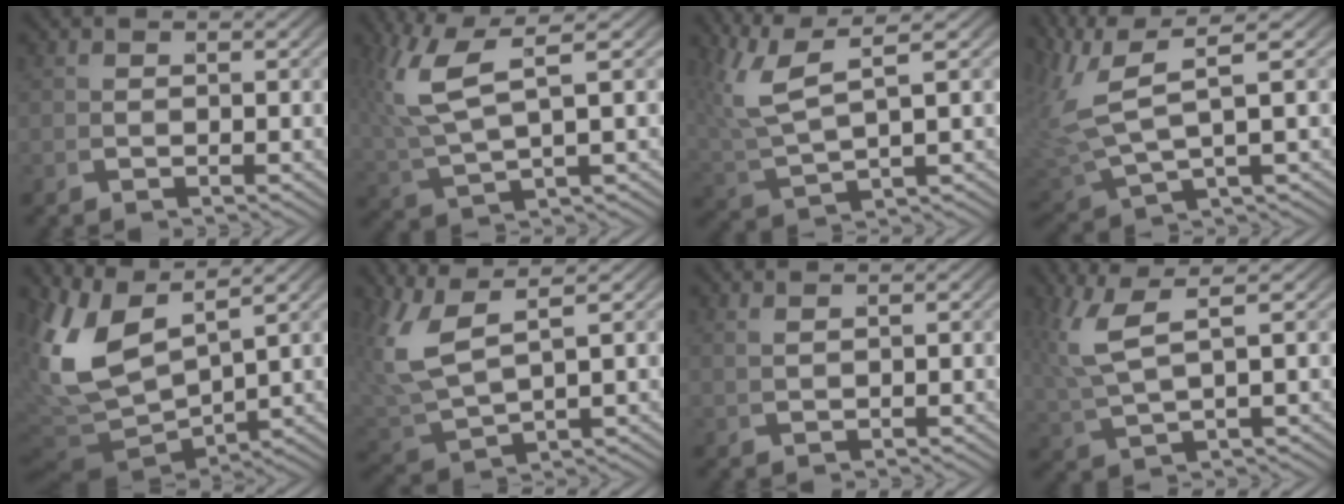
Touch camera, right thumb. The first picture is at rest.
{"total": 7.1, "force": [2.0, 3.8, 5.6], "torque": [-0.127, -0.008, 0.047]}
{"total": 7.5, "force": [3.2, 4.0, 5.4], "torque": [-0.122, -0.004, 0.067]}
{"total": 8.7, "force": [2.2, 5.4, 6.4], "torque": [-0.157, -0.018, 0.052]}
{"total": 11.5, "force": [0.6, 7.6, 8.6], "torque": [-0.220, -0.054, 0.041]}
{"total": 8.5, "force": [3.1, 5.1, 6.1], "torque": [-0.150, -0.012, 0.070]}
{"total": 1.5, "force": [1.3, -0.4, 0.4], "torque": [-0.006, 0.005, 0.034]}
{"total": 5.8, "force": [2.6, 2.6, 4.5], "torque": [-0.101, -0.002, 0.055]}